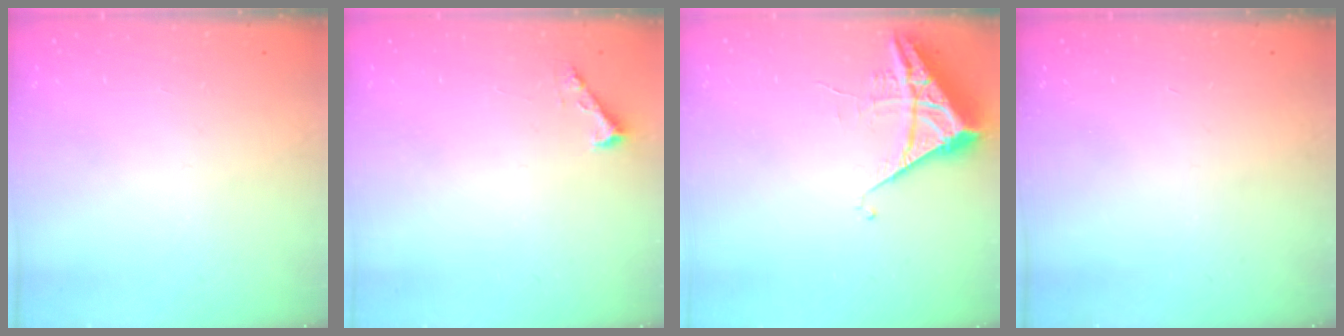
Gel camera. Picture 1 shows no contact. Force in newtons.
{"total": 2.3, "press": 2.3, "slide": 0.3}
{"total": 6.1, "press": 6.1, "slide": 0.3}
{"total": 0.0}